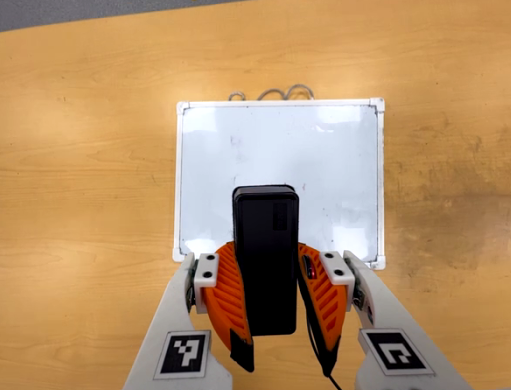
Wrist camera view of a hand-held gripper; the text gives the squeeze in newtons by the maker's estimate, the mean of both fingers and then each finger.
{"total": 9.0, "left": 7.6, "right": 10.5}